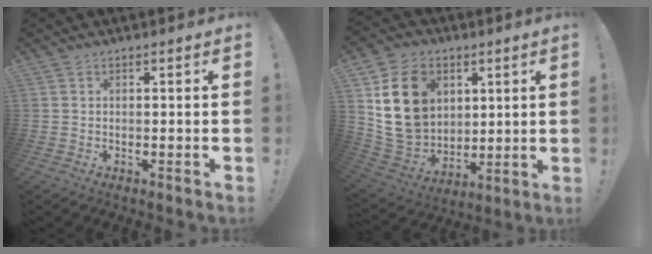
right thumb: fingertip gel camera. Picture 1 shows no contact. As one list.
[{"total": 19.5, "force": [6.7, 15.2, 10.1], "torque": [-0.187, -0.031, 0.131]}]